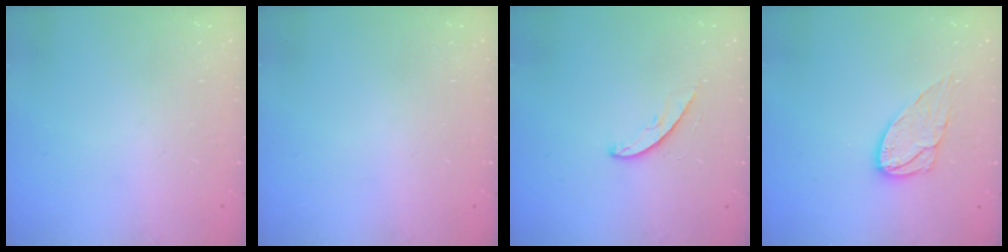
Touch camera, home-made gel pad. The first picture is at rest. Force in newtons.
{"total": 0.0}
{"total": 5.1, "press": 5.1, "slide": 0.2}
{"total": 10.2, "press": 10.2, "slide": 0.9}